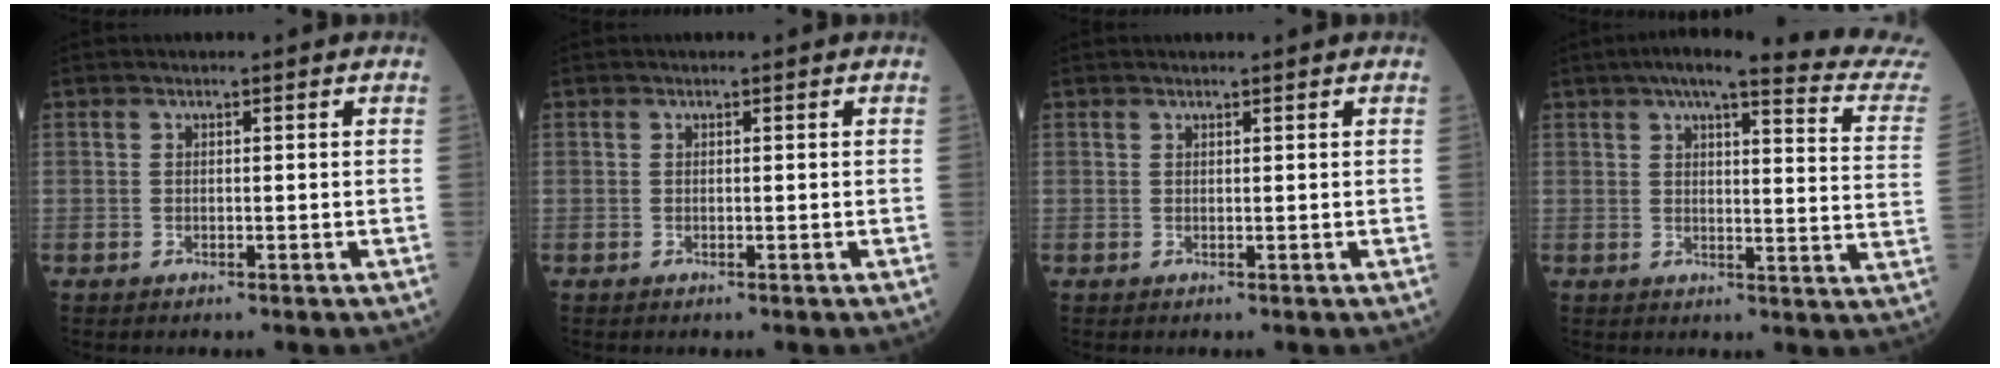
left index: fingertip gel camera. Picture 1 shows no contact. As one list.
[{"total": 0.0}, {"total": 0.7, "force": [0.7, -0.2, 0.2], "torque": [-0.010, 0.004, 0.018]}, {"total": 20.3, "force": [18.2, 0.0, 9.0], "torque": [-0.112, -0.050, 0.205]}]